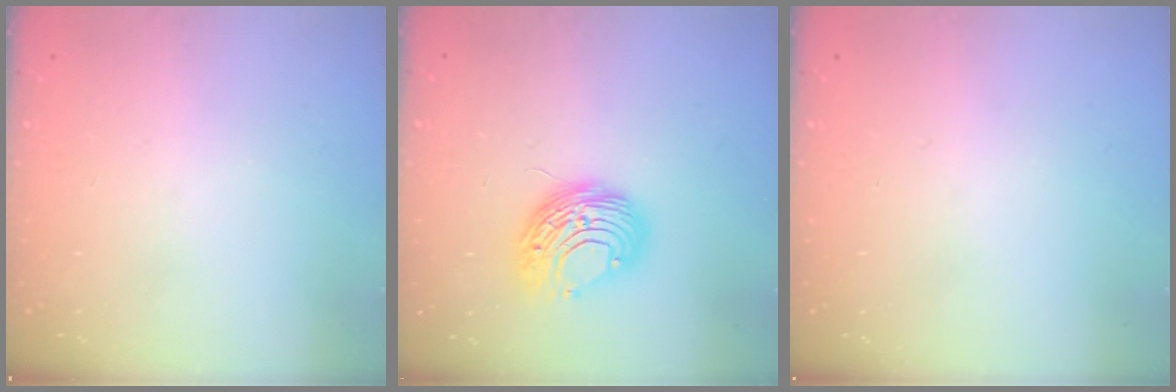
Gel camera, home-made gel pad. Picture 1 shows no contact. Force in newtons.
{"total": 10.1, "press": 10.1, "slide": 0.8}
{"total": 0.0}